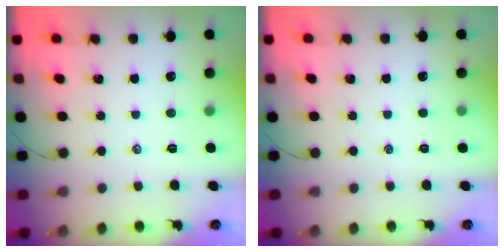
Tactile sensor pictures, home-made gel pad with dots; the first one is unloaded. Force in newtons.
{"total": 0.0}